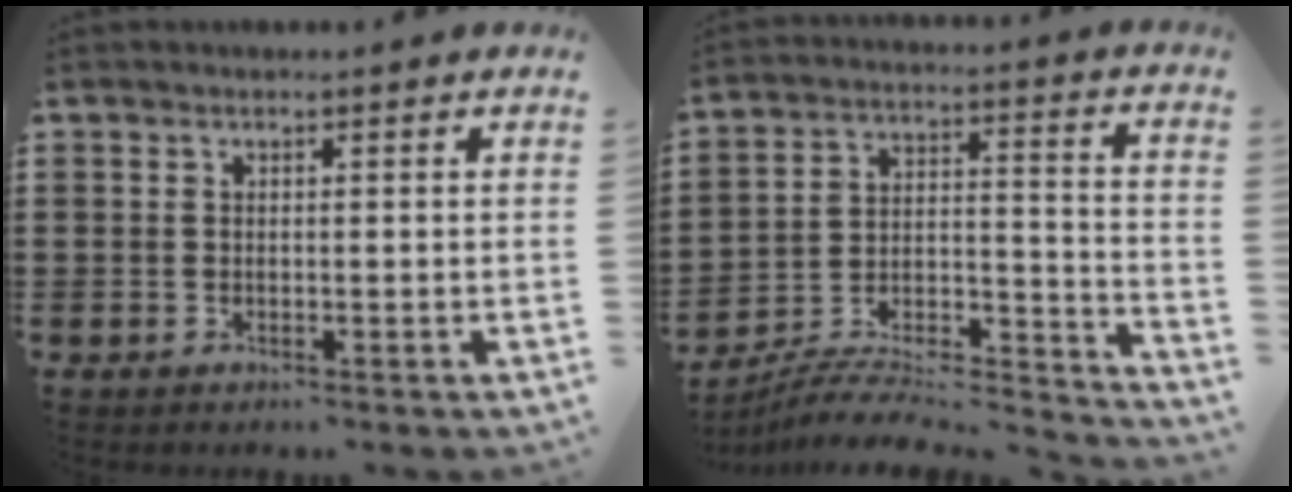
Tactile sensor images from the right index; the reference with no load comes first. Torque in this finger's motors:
{"motor_torque": [-1.21, 0.92, -0.19, -0.08]}